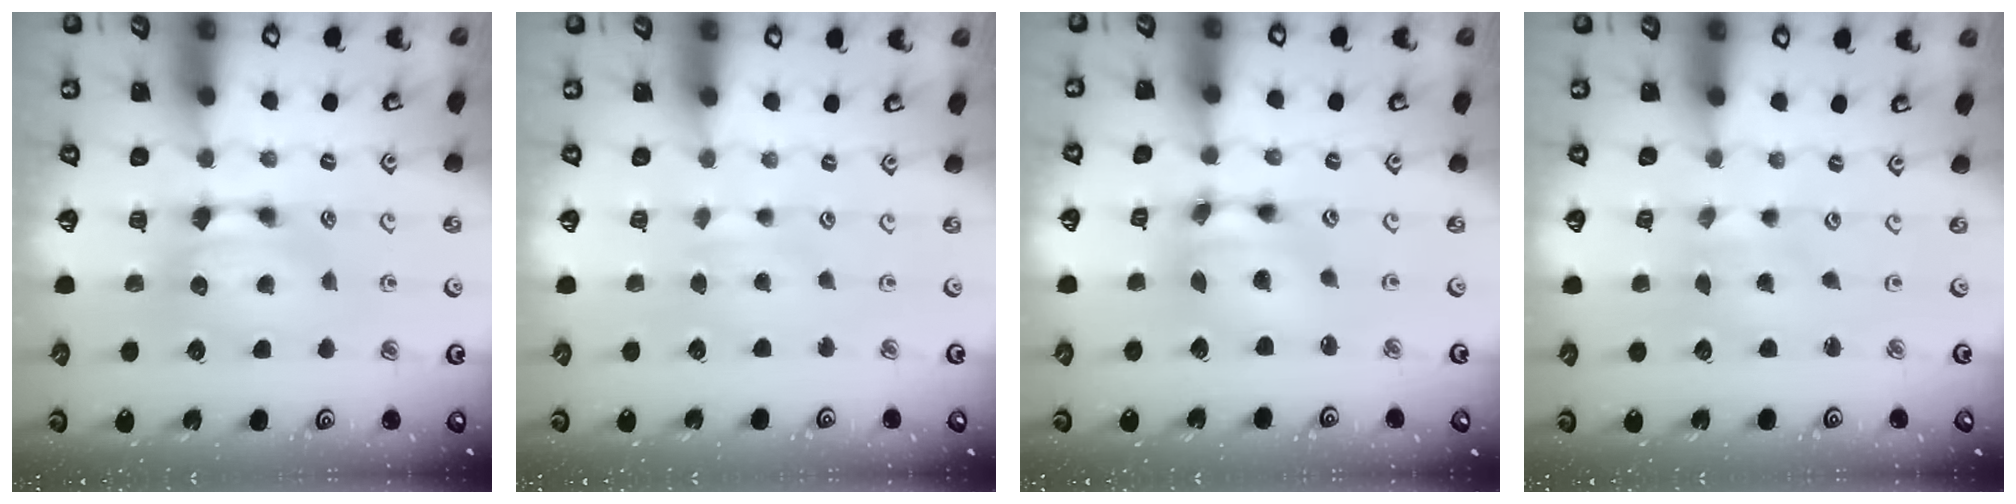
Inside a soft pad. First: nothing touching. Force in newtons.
{"total": 2.7, "press": 2.7, "slide": 0.5}
{"total": 6.0, "press": 5.7, "slide": 2.0}
{"total": 5.1, "press": 5.1, "slide": 0.4}